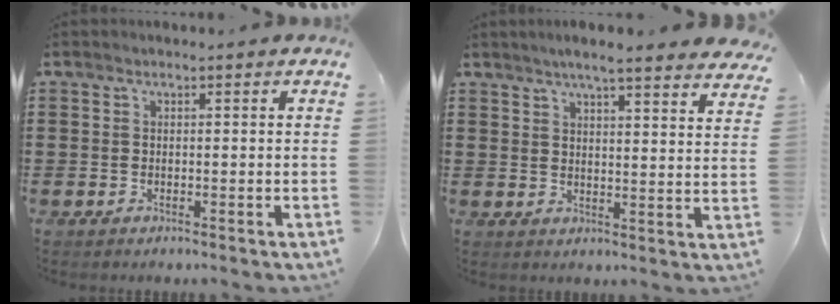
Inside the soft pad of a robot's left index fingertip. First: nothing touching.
{"total": 4.8, "force": [4.3, -0.3, 2.0], "torque": [-0.054, -0.014, 0.075]}